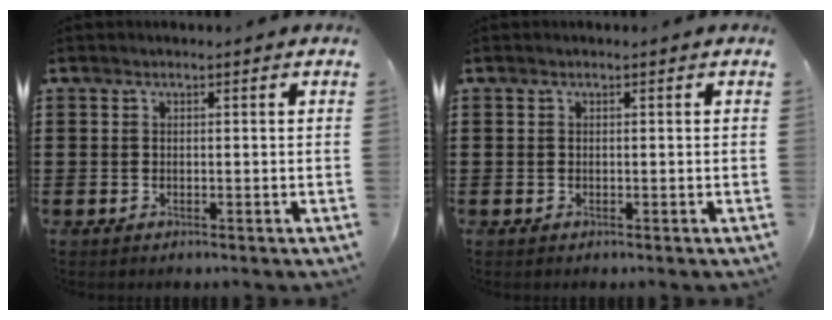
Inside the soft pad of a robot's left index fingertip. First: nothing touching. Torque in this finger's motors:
{"motor_torque": [0.02, 0.00, -0.01, 0.01]}